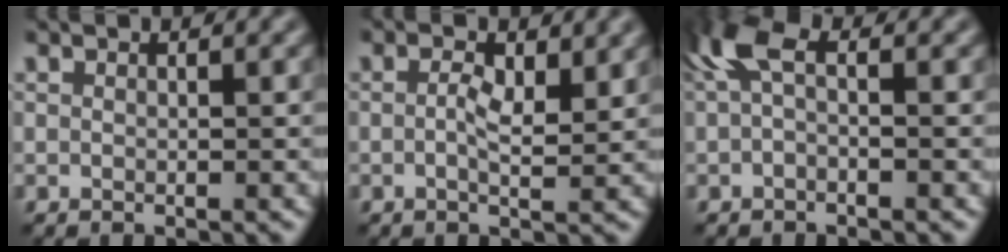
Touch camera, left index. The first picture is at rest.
{"total": 2.2, "force": [0.5, 0.8, 2.0], "torque": [-0.041, -0.002, 0.007]}
{"total": 3.2, "force": [0.3, 1.3, 2.8], "torque": [-0.062, 0.011, -0.005]}